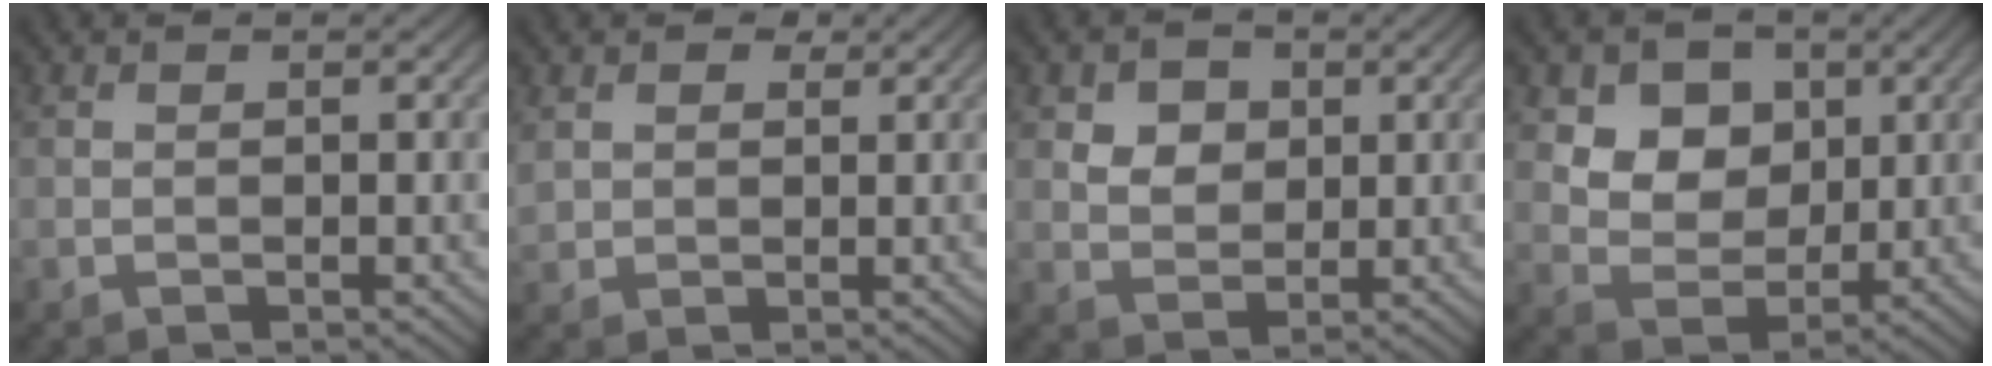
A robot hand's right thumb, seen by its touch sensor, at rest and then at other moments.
{"total": 3.5, "force": [1.8, 2.7, 1.3], "torque": [-0.042, 0.003, 0.037]}
{"total": 4.5, "force": [1.8, 3.4, 2.3], "torque": [-0.050, -0.006, 0.029]}
{"total": 7.9, "force": [3.5, 6.0, 3.9], "torque": [-0.103, -0.017, 0.082]}